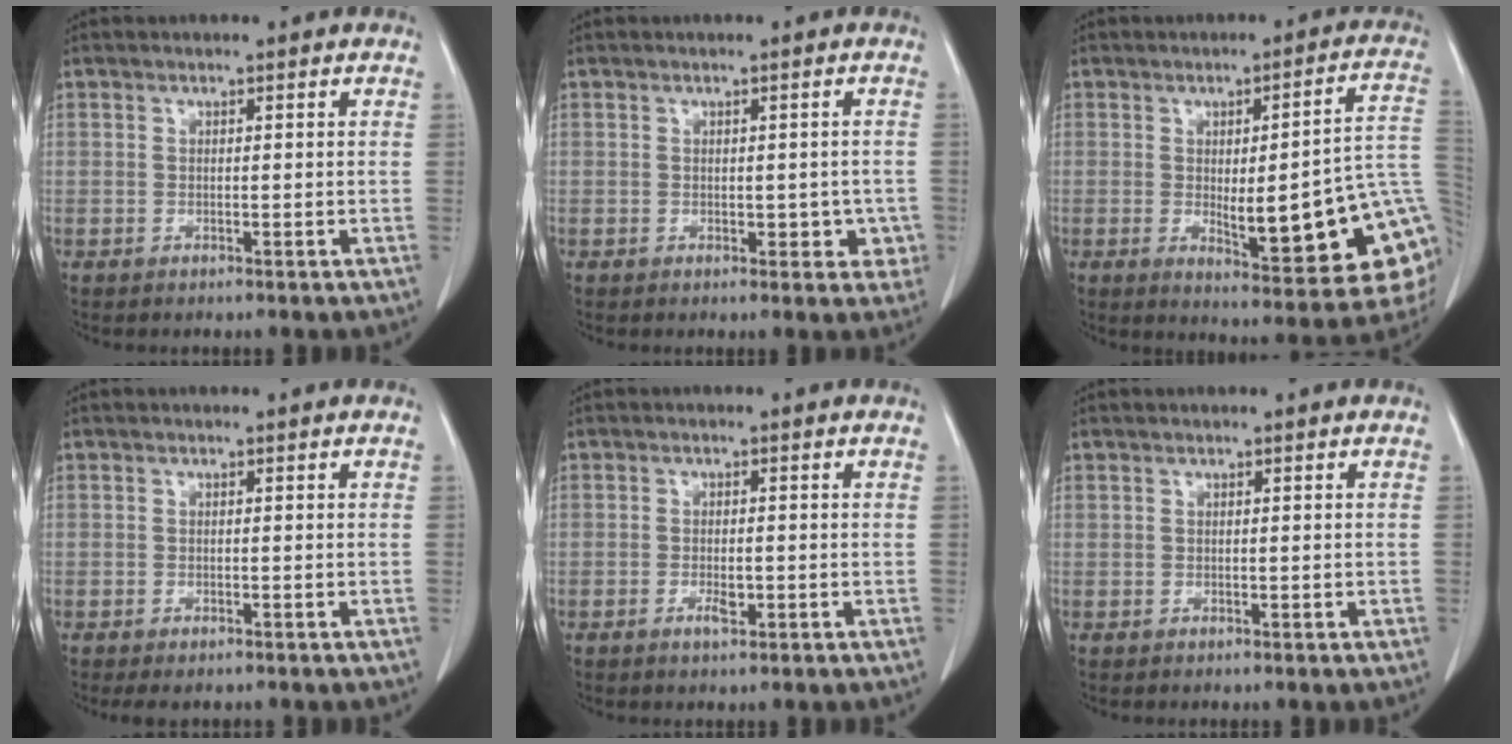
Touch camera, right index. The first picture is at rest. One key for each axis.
{"total": 3.5, "fx": -0.6, "fy": 2.3, "fz": 2.6, "tx": -0.010, "ty": 0.009, "tz": 0.000}
{"total": 20.1, "fx": -3.0, "fy": 3.6, "fz": 19.5, "tx": -0.178, "ty": 0.009, "tz": -0.023}
{"total": 2.0, "fx": -1.6, "fy": 0.8, "fz": 1.1, "tx": -0.014, "ty": -0.004, "tz": -0.018}
{"total": 2.2, "fx": -0.8, "fy": 0.8, "fz": 1.9, "tx": -0.034, "ty": 0.000, "tz": -0.011}
{"total": 0.0}